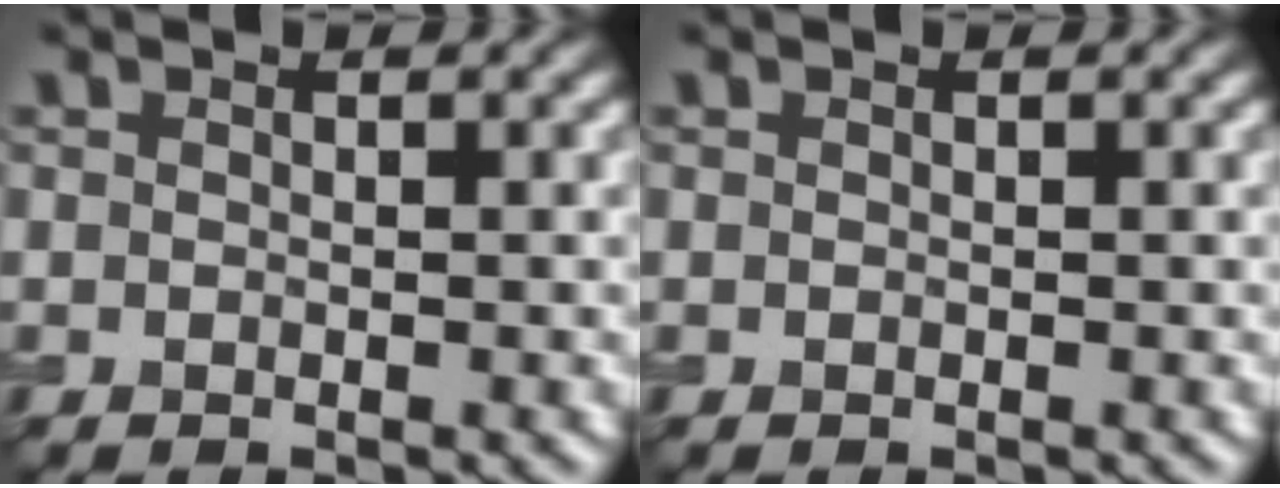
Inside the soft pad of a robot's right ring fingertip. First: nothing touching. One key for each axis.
{"total": 0.0}